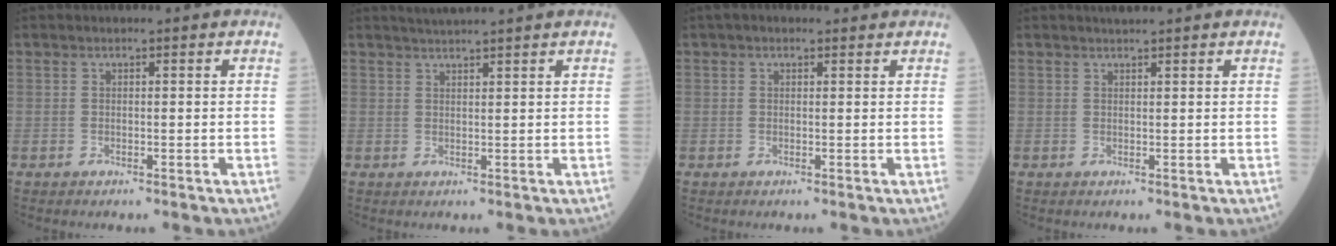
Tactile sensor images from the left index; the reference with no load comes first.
{"total": 4.0, "force": [3.6, -0.8, 1.5], "torque": [-0.018, 0.022, 0.059]}
{"total": 1.8, "force": [1.3, 0.8, 0.7], "torque": [-0.013, 0.023, 0.018]}
{"total": 1.4, "force": [1.3, -0.2, 0.5], "torque": [-0.007, 0.005, 0.026]}